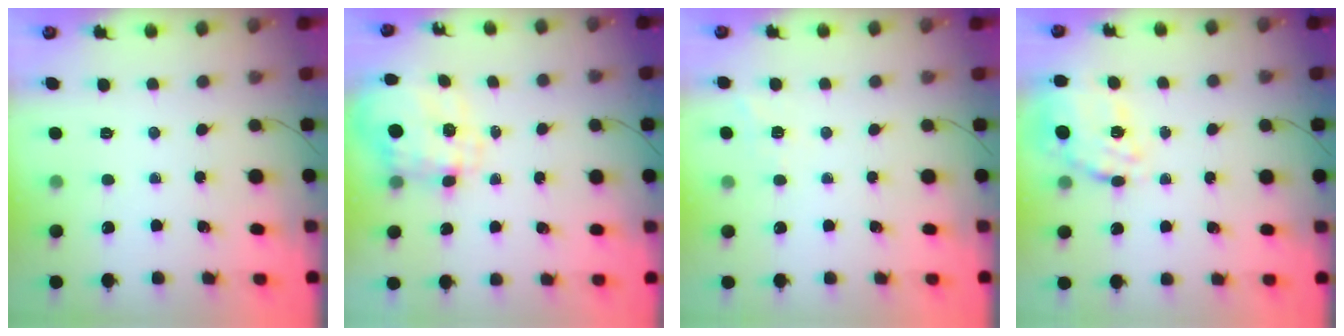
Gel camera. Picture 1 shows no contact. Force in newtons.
{"total": 9.1, "press": 9.1, "slide": 1.2}
{"total": 7.0, "press": 6.8, "slide": 1.7}
{"total": 17.1, "press": 16.8, "slide": 3.4}